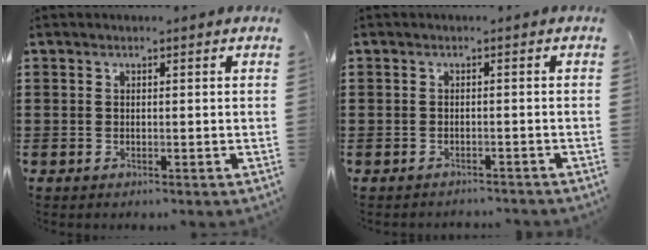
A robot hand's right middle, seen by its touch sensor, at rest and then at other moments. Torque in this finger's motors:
{"motor_torque": [-1.12, 1.01, -0.83, -0.17]}